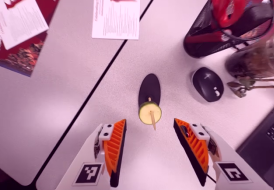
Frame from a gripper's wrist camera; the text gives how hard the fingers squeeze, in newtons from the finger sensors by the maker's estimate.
{"total": 0.9, "left": 0.9, "right": 1.0}